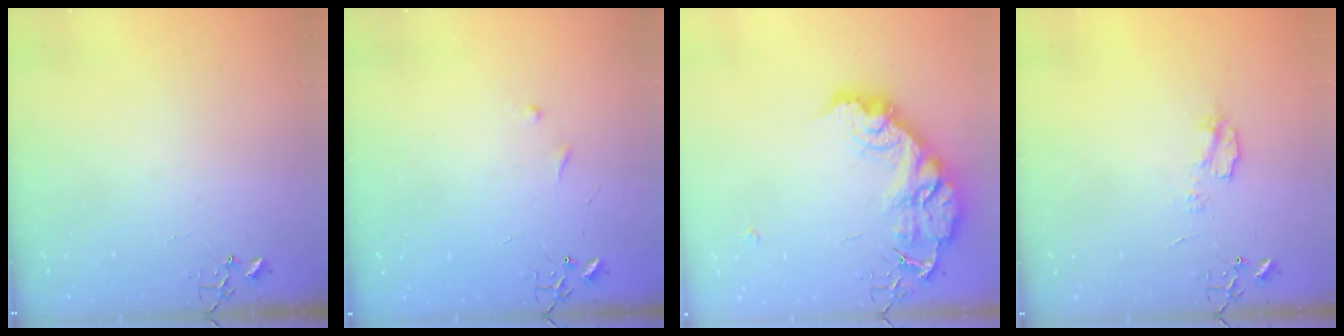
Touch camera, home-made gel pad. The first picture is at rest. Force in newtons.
{"total": 5.3, "press": 5.2, "slide": 0.7}
{"total": 25.5, "press": 25.4, "slide": 2.1}
{"total": 5.1, "press": 5.0, "slide": 0.7}